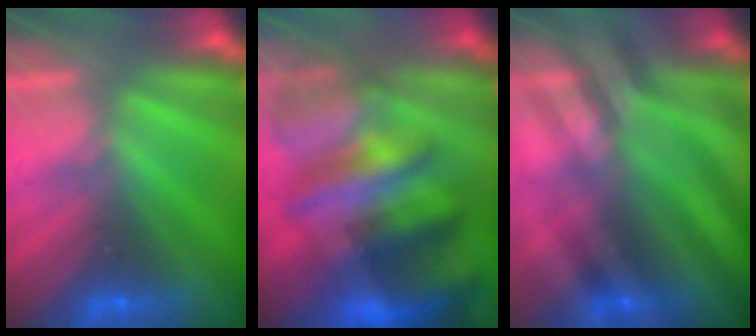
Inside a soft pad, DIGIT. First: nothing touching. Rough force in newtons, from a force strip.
{"total": 7.5}
{"total": 2.6}